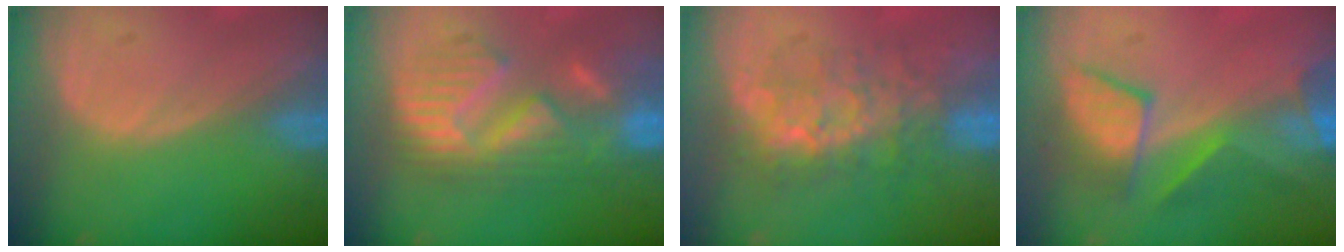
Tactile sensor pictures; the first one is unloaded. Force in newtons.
{"total": 9.6, "press": 9.6, "slide": 0.3}
{"total": 8.0, "press": 7.6, "slide": 2.5}
{"total": 7.5, "press": 7.4, "slide": 1.2}